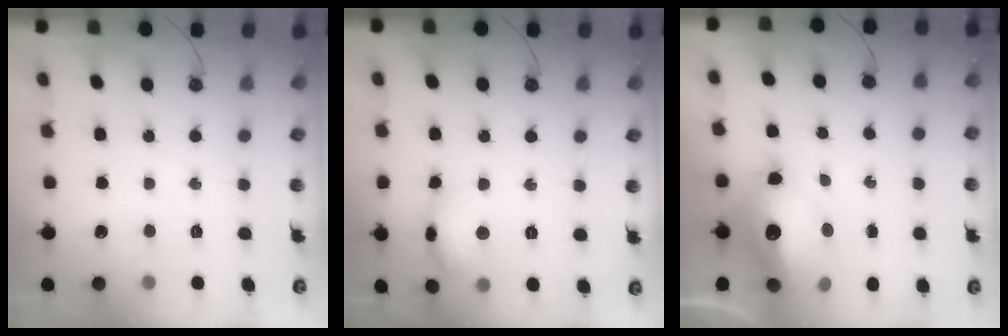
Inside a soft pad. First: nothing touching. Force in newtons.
{"total": 13.0, "press": 13.0, "slide": 1.1}
{"total": 16.6, "press": 16.5, "slide": 1.7}